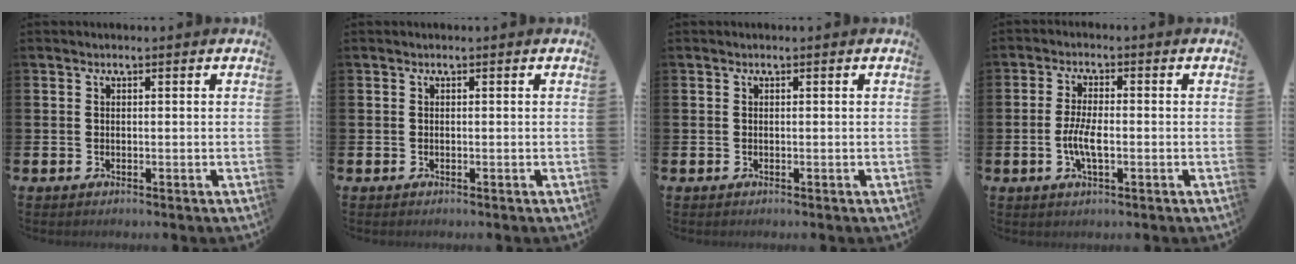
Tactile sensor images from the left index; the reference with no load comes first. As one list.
[{"total": 0.0}, {"total": 0.0}, {"total": 4.1, "force": [-0.9, 1.4, 3.8], "torque": [-0.074, -0.005, -0.022]}]